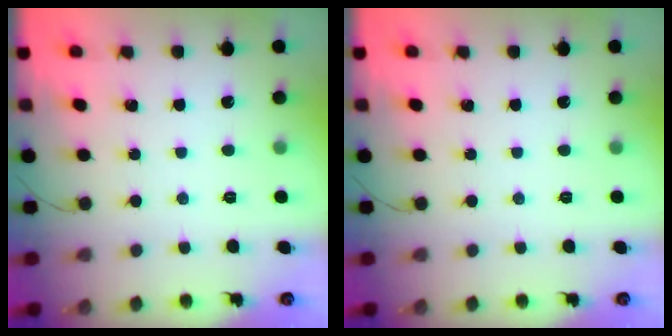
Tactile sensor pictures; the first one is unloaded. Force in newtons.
{"total": 0.0}